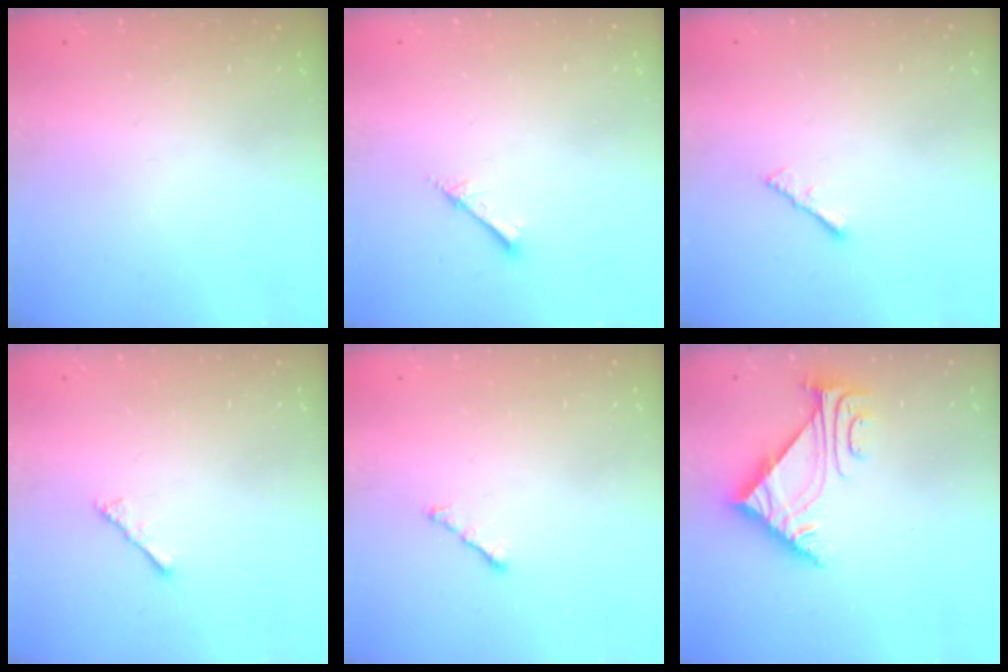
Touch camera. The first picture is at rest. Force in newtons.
{"total": 2.2, "press": 2.2, "slide": 0.3}
{"total": 1.3, "press": 1.2, "slide": 0.4}
{"total": 2.1, "press": 2.1, "slide": 0.5}
{"total": 2.3, "press": 2.2, "slide": 0.7}
{"total": 5.5, "press": 5.4, "slide": 0.9}